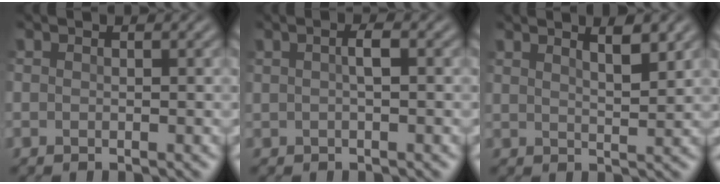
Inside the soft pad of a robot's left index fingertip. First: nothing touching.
{"total": 1.2, "force": [0.0, 0.3, 1.2], "torque": [-0.025, 0.004, 0.000]}
{"total": 2.8, "force": [1.9, 0.7, 1.9], "torque": [-0.022, 0.003, 0.024]}